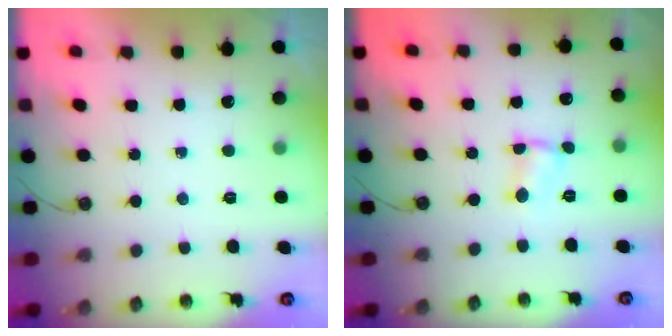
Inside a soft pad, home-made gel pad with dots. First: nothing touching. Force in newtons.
{"total": 1.9, "press": 1.9, "slide": 0.2}